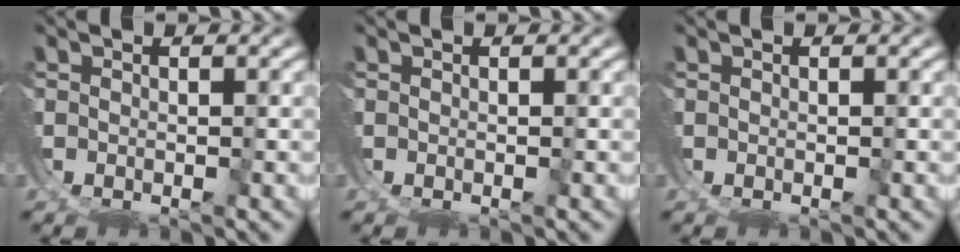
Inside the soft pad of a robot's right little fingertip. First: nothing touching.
{"total": 0.0}
{"total": 0.0}